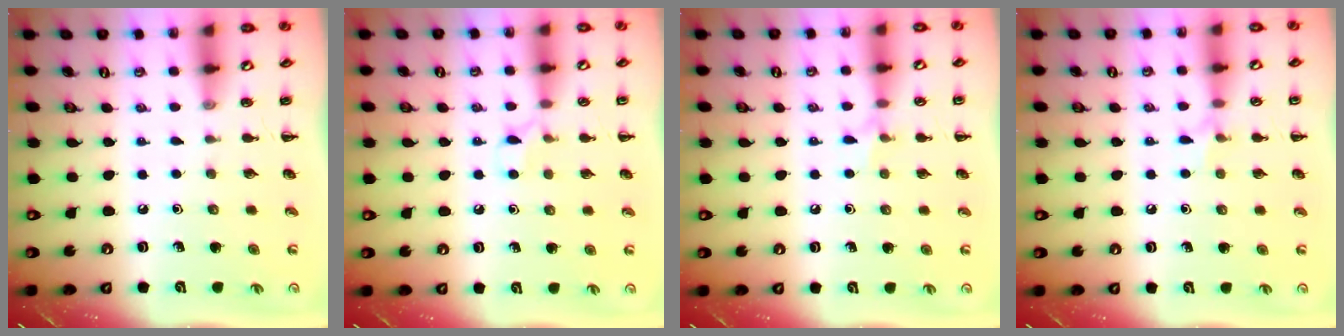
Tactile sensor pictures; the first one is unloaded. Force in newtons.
{"total": 5.0, "press": 4.7, "slide": 1.4}
{"total": 5.5, "press": 5.2, "slide": 1.8}
{"total": 5.5, "press": 5.2, "slide": 1.8}